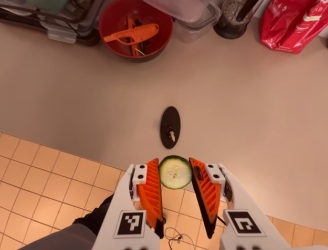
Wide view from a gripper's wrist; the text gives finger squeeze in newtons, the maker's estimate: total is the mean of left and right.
{"total": 8.0, "left": 7.3, "right": 8.7}